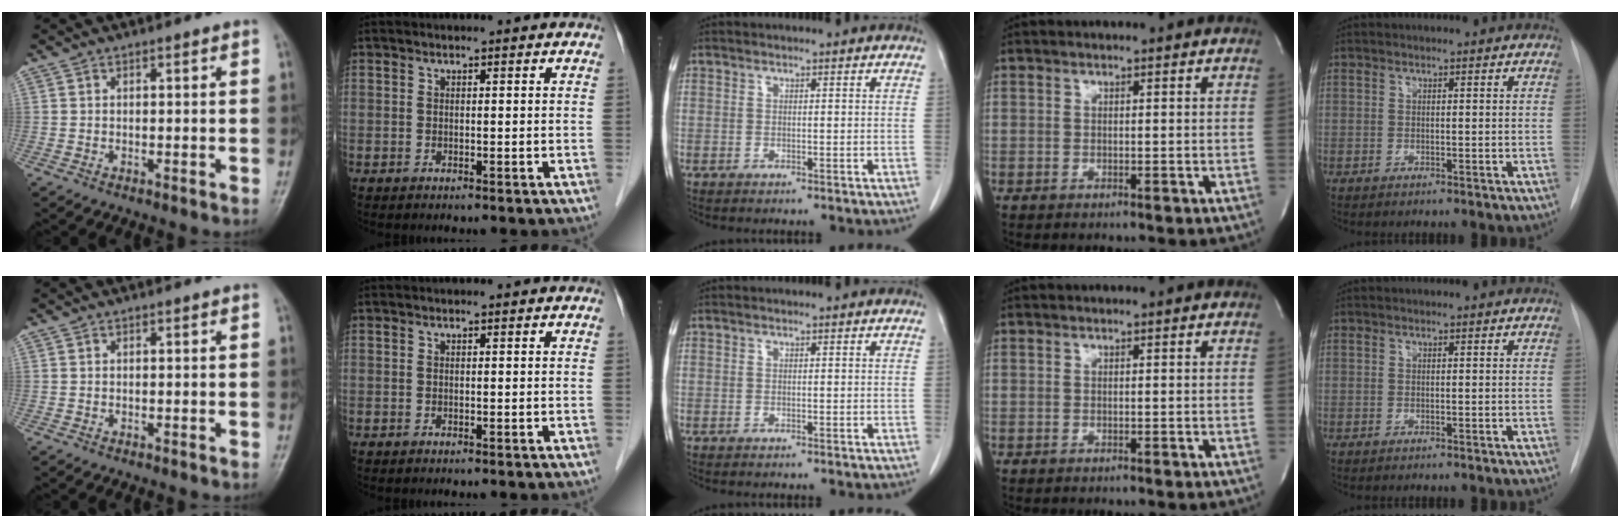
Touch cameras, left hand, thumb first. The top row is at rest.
{}